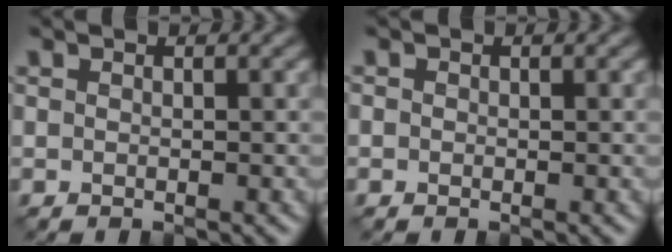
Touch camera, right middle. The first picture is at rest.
{"total": 0.5, "force": [-0.1, 0.5, 0.1], "torque": [0.000, -0.002, -0.002]}